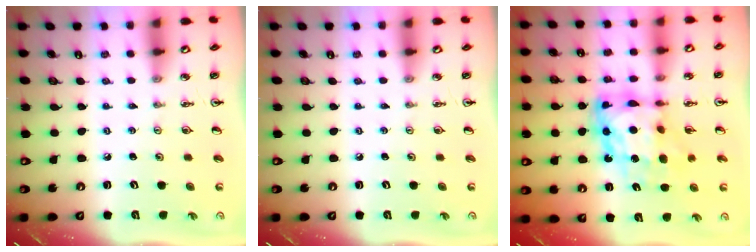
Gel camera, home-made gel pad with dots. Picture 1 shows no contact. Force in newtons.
{"total": 0.0}
{"total": 13.6, "press": 13.5, "slide": 1.2}